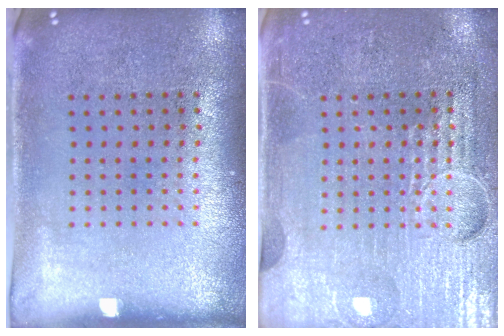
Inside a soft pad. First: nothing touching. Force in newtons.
{"total": 4.1, "press": 4.0, "slide": 0.7}